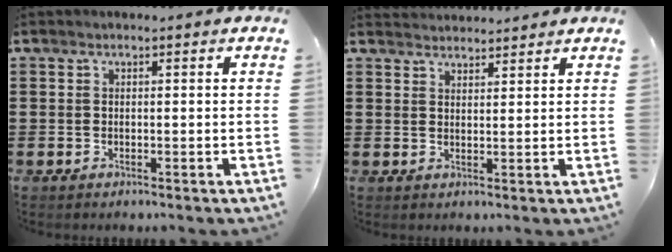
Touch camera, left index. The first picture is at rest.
{"total": 2.2, "force": [2.2, 0.0, -0.3], "torque": [0.000, -0.003, 0.043]}